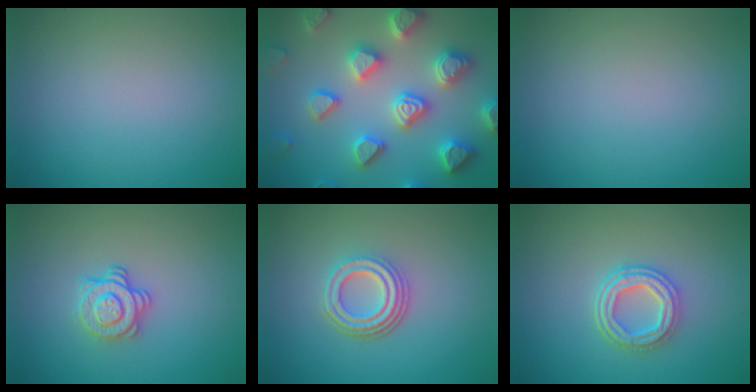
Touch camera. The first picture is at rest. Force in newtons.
{"total": 7.4, "press": 7.3, "slide": 1.6}
{"total": 0.0}
{"total": 2.9, "press": 2.5, "slide": 1.3}
{"total": 4.3, "press": 3.2, "slide": 2.9}
{"total": 4.5, "press": 3.4, "slide": 2.9}